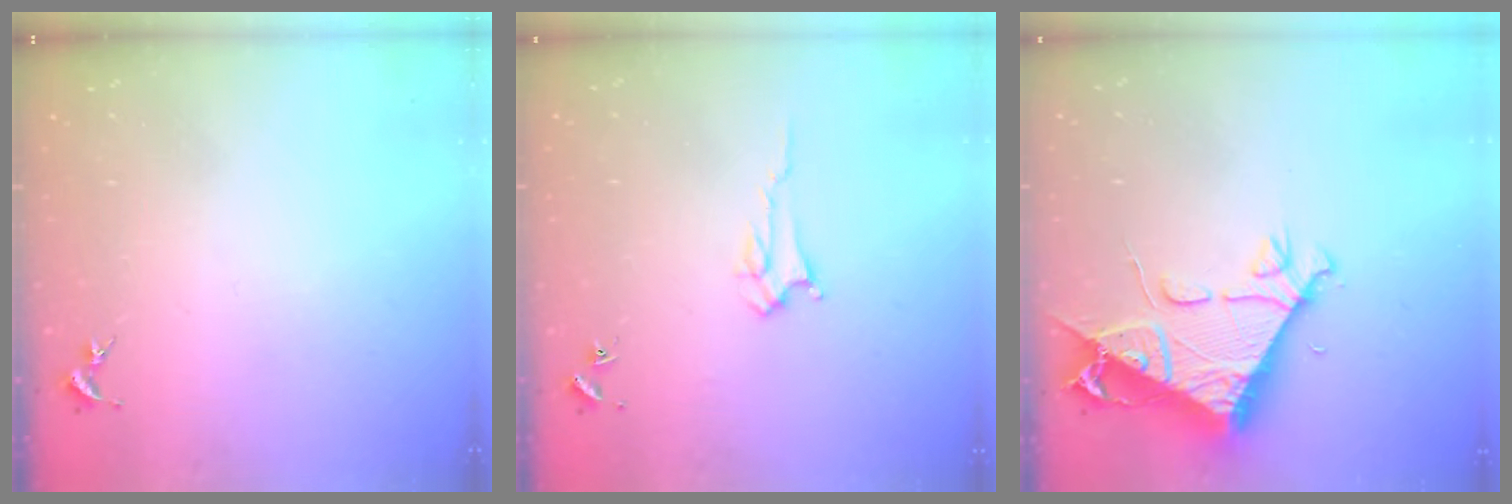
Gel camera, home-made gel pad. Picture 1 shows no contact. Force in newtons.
{"total": 2.8, "press": 2.8, "slide": 0.4}
{"total": 8.6, "press": 8.6, "slide": 1.0}